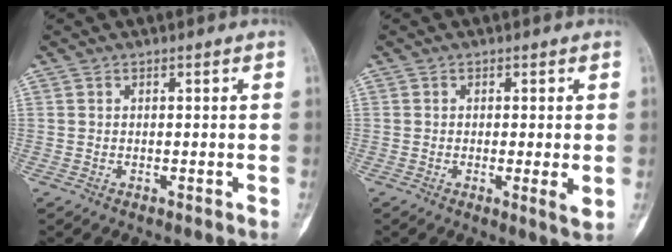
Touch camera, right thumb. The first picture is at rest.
{"total": 3.4, "force": [-0.2, 0.4, 3.3], "torque": [-0.056, -0.012, -0.008]}